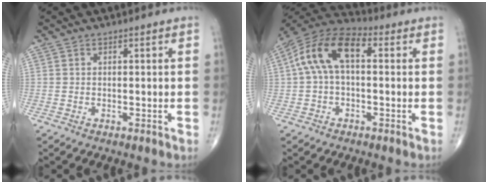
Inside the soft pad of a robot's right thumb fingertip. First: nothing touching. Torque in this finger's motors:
{"motor_torque": [-0.15, 0.48, 0.45, -0.05, 0.42]}